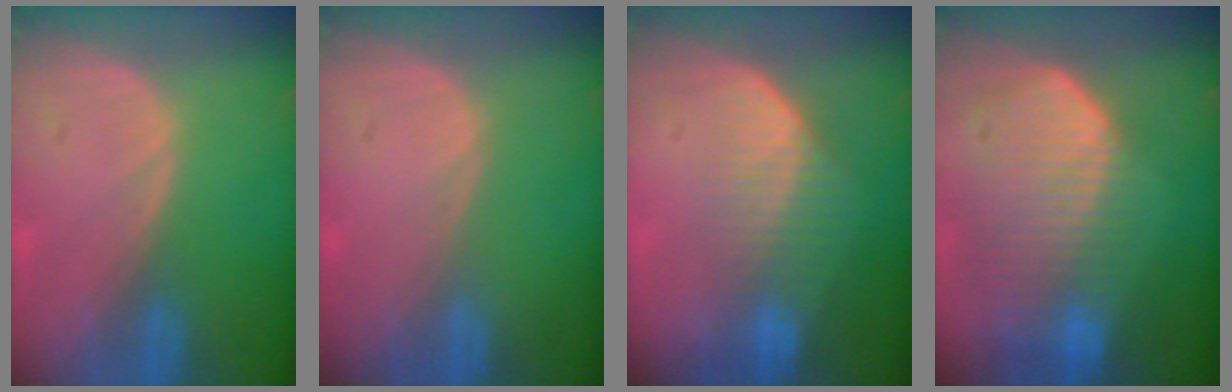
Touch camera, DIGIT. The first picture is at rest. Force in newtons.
{"total": 0.0}
{"total": 7.4, "press": 6.3, "slide": 3.9}
{"total": 10.6, "press": 9.2, "slide": 5.1}